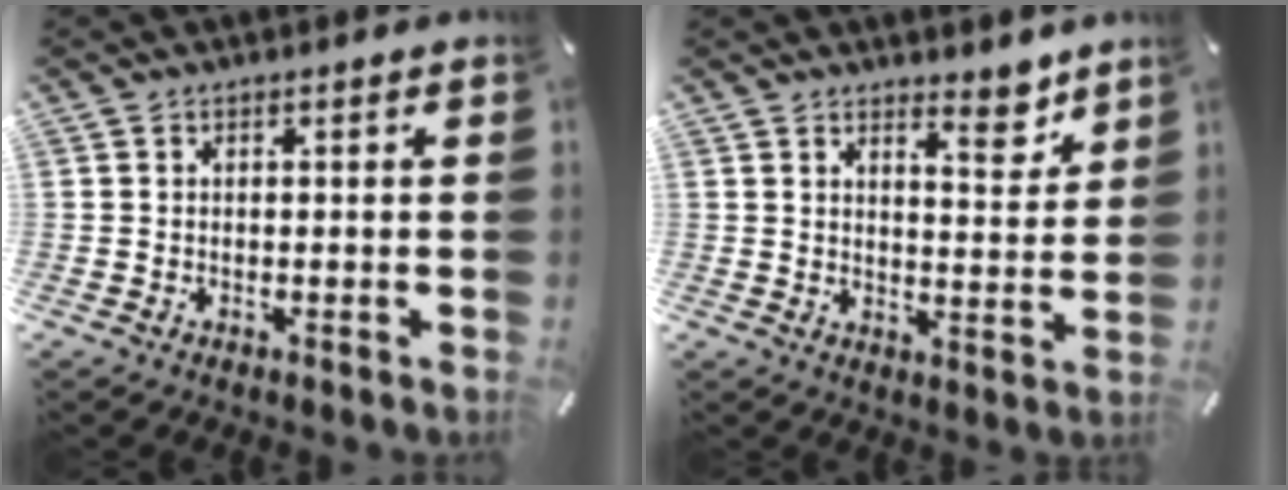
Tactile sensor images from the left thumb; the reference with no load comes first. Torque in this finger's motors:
{"motor_torque": [0.99, 0.20, 0.46, -0.74, 0.14]}